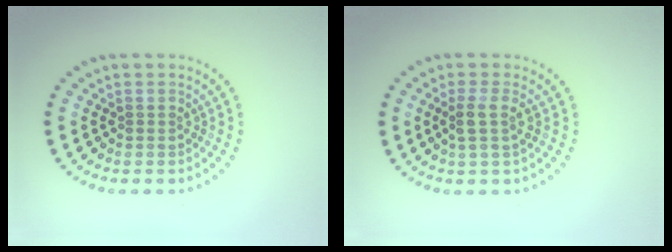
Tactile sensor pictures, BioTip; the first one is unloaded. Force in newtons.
{"total": 2.0, "press": 1.6, "slide": 1.2}